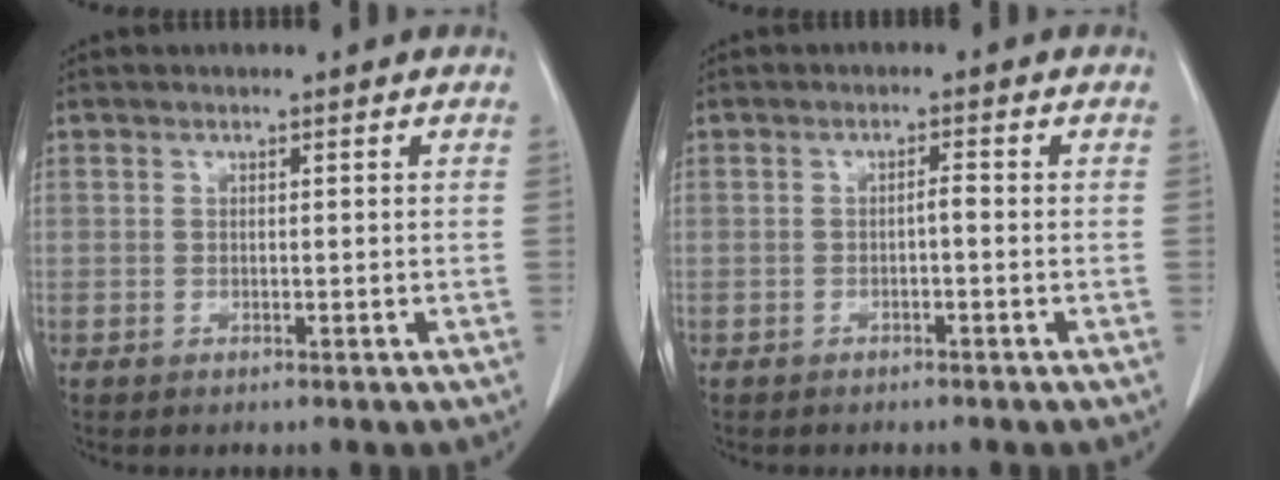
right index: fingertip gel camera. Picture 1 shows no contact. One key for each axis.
{"total": 1.3, "fx": -0.4, "fy": 0.2, "fz": 1.2, "tx": -0.020, "ty": 0.004, "tz": -0.006}